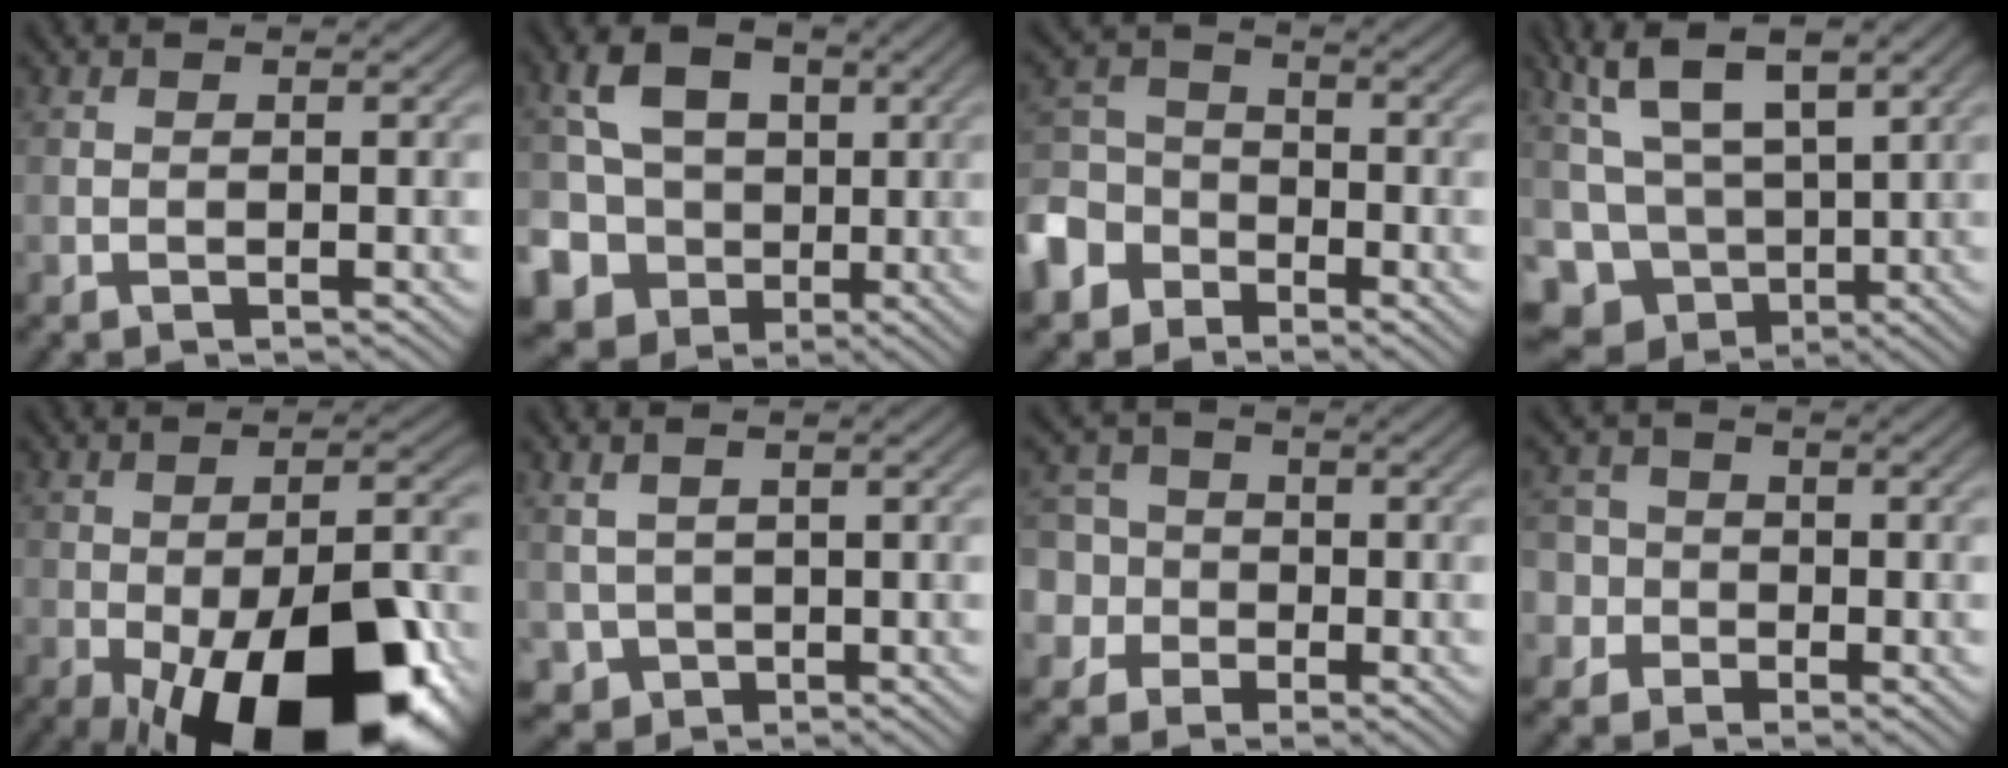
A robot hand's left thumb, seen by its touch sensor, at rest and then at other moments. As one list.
[{"total": 9.1, "force": [0.3, 8.1, 4.2], "torque": [-0.097, -0.010, -0.014]}, {"total": 8.5, "force": [-4.8, 6.1, 3.3], "torque": [-0.094, -0.012, -0.114]}, {"total": 10.4, "force": [2.6, 7.1, 7.2], "torque": [-0.170, -0.012, 0.055]}, {"total": 22.5, "force": [-11.3, 9.6, 16.9], "torque": [-0.228, -0.046, -0.156]}, {"total": 2.4, "force": [0.7, 2.1, 0.8], "torque": [-0.029, -0.006, 0.017]}, {"total": 8.1, "force": [-1.1, 7.5, 2.7], "torque": [-0.086, 0.005, -0.059]}, {"total": 6.0, "force": [-1.2, 5.6, 1.7], "torque": [-0.046, 0.008, -0.053]}]